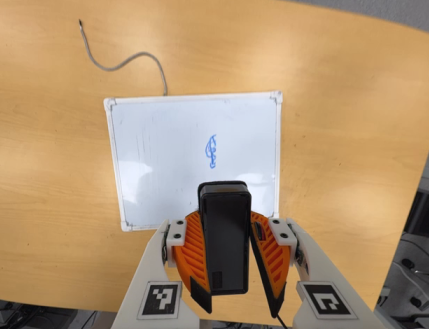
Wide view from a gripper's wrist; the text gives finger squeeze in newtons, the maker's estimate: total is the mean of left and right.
{"total": 9.2, "left": 9.1, "right": 9.3}